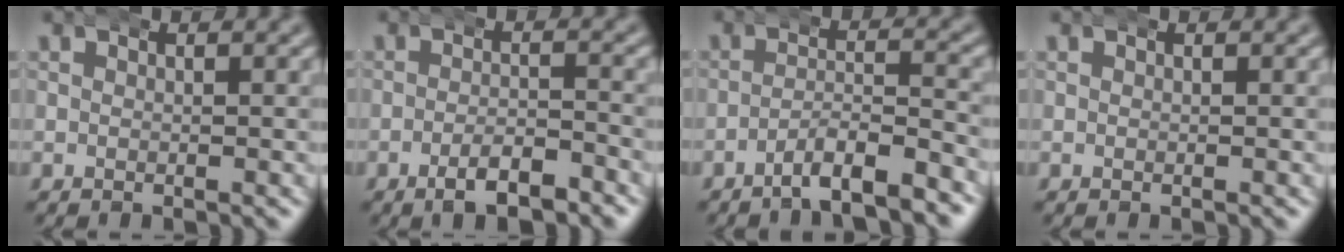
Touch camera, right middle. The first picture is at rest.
{"total": 4.1, "force": [-3.2, 1.2, 2.4], "torque": [-0.035, -0.006, -0.054]}
{"total": 5.1, "force": [-4.3, 1.4, 2.5], "torque": [-0.029, -0.002, -0.074]}
{"total": 0.0}